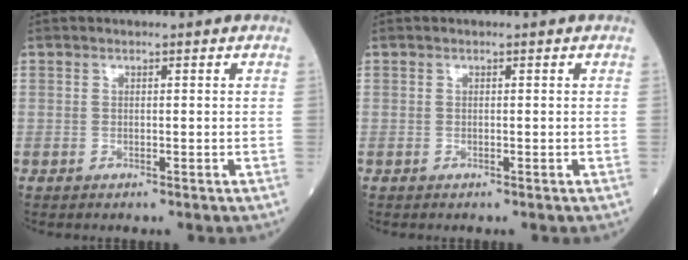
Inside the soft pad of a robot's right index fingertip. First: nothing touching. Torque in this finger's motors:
{"motor_torque": [0.04, 0.00, 0.03, 0.01]}